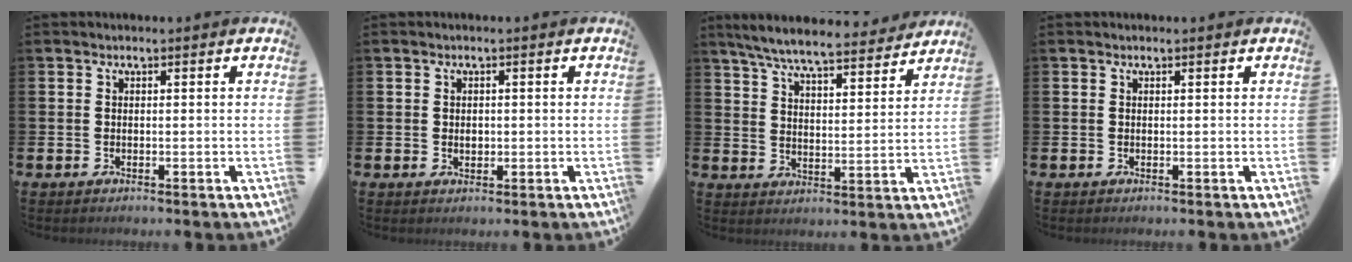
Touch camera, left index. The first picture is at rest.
{"total": 1.0, "force": [0.1, 0.8, 0.7], "torque": [-0.006, 0.003, -0.002]}
{"total": 7.4, "force": [6.9, 0.8, 2.5], "torque": [-0.069, -0.043, 0.119]}
{"total": 0.0}